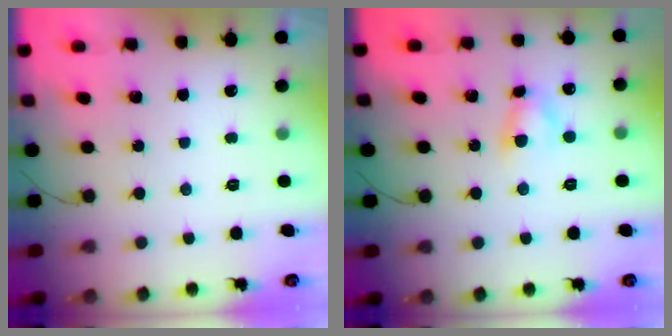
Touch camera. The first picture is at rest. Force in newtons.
{"total": 3.7, "press": 3.5, "slide": 1.0}